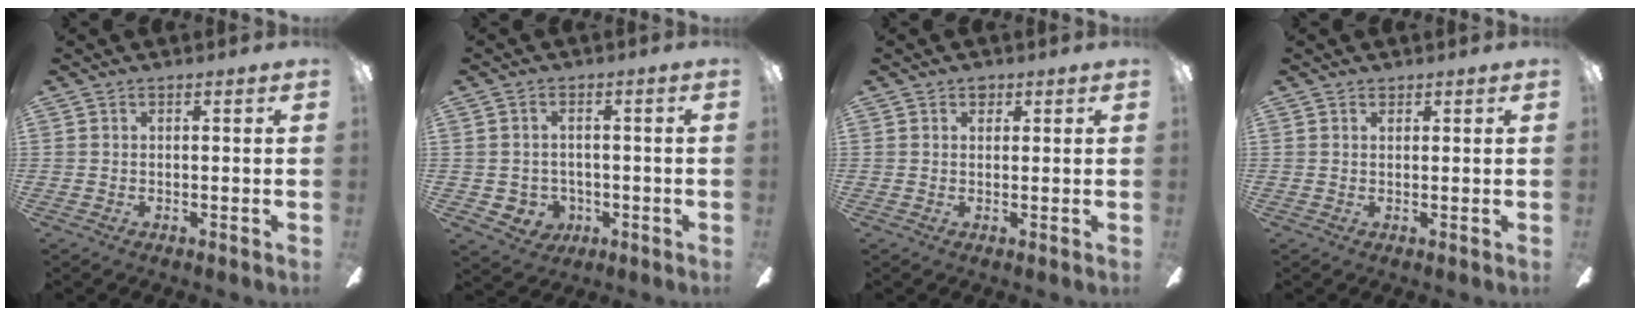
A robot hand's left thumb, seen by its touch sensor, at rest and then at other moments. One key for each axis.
{"total": 4.5, "fx": -0.2, "fy": 4.4, "fz": 0.8, "tx": -0.025, "ty": 0.000, "tz": -0.002}
{"total": 1.6, "fx": 1.0, "fy": 1.0, "fz": 0.7, "tx": 0.001, "ty": -0.004, "tz": 0.014}
{"total": 0.7, "fx": 0.6, "fy": 0.3, "fz": 0.2, "tx": -0.005, "ty": -0.001, "tz": 0.012}